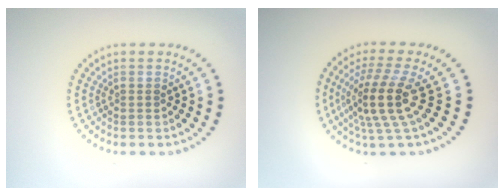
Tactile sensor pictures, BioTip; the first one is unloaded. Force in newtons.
{"total": 4.7, "press": 3.5, "slide": 3.2}